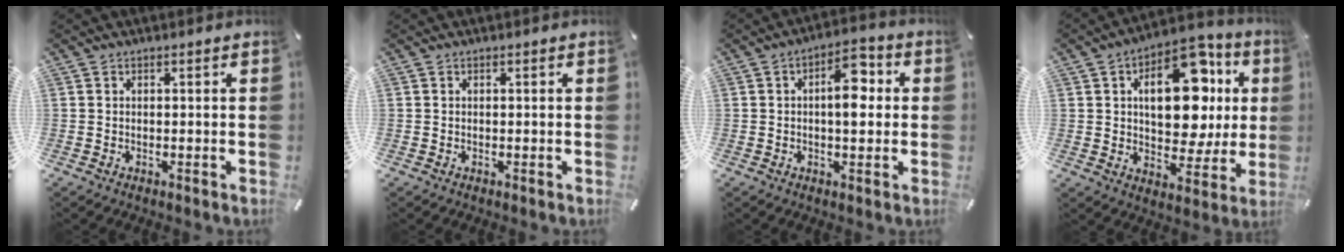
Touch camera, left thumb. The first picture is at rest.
{"total": 0.0}
{"total": 8.6, "force": [0.7, 4.4, 7.4], "torque": [-0.097, 0.003, 0.005]}
{"total": 20.1, "force": [5.1, 12.1, 15.1], "torque": [-0.210, -0.017, 0.085]}